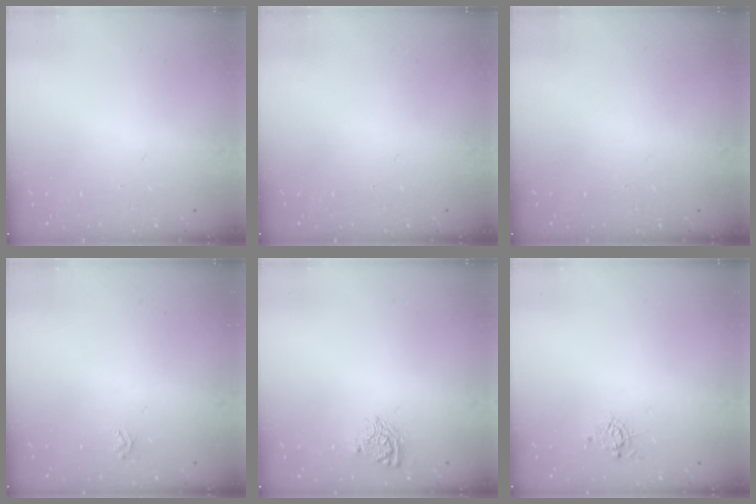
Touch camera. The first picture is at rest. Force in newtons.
{"total": 0.0}
{"total": 0.0}
{"total": 1.9, "press": 1.9, "slide": 0.2}
{"total": 6.5, "press": 6.5, "slide": 0.1}
{"total": 5.1, "press": 5.0, "slide": 1.1}